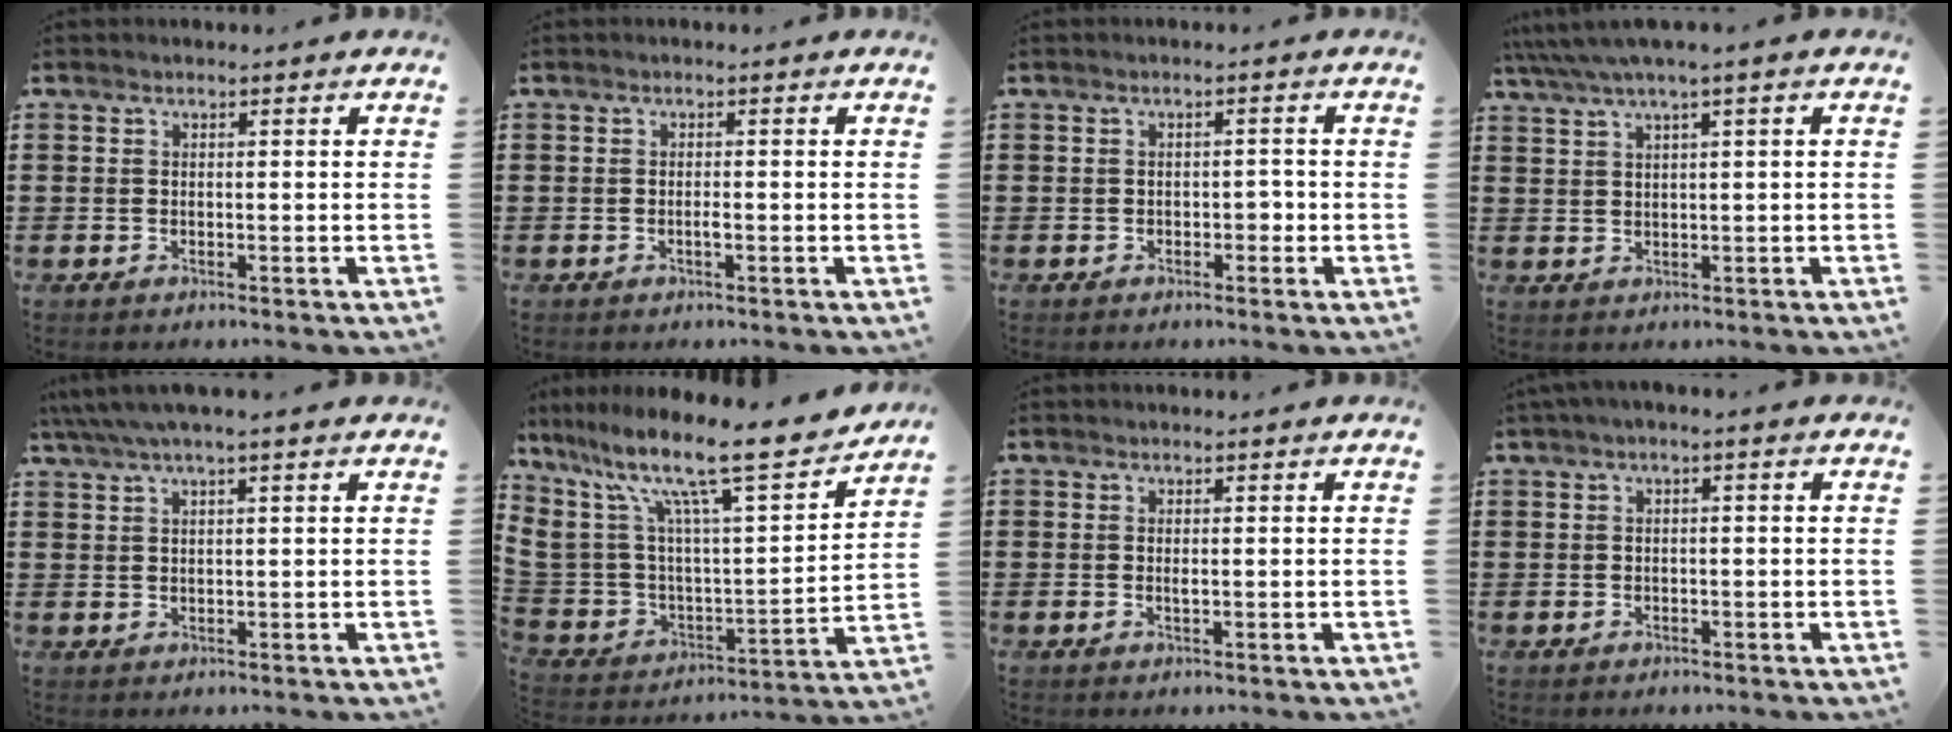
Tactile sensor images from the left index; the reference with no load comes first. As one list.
[{"total": 0.8, "force": [-0.3, 0.1, 0.8], "torque": [-0.016, -0.003, -0.006]}, {"total": 1.5, "force": [-0.6, 0.9, 1.1], "torque": [-0.024, 0.004, -0.015]}, {"total": 2.6, "force": [1.1, 0.0, 2.4], "torque": [-0.047, 0.000, 0.017]}, {"total": 2.7, "force": [1.7, 0.2, 2.2], "torque": [-0.046, 0.004, 0.031]}, {"total": 15.2, "force": [11.3, 2.7, 9.8], "torque": [-0.203, -0.076, 0.185]}, {"total": 0.7, "force": [0.1, 0.1, 0.7], "torque": [-0.014, -0.003, 0.002]}, {"total": 1.3, "force": [-0.5, 0.2, 1.1], "torque": [-0.016, -0.003, -0.010]}]